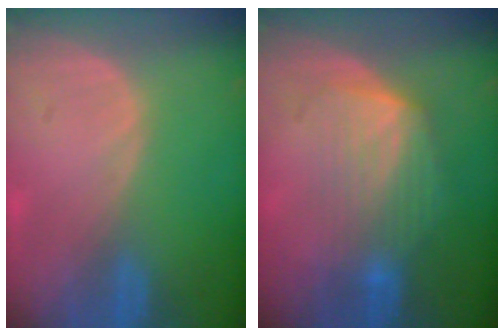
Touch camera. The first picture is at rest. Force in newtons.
{"total": 6.5, "press": 6.5, "slide": 0.7}